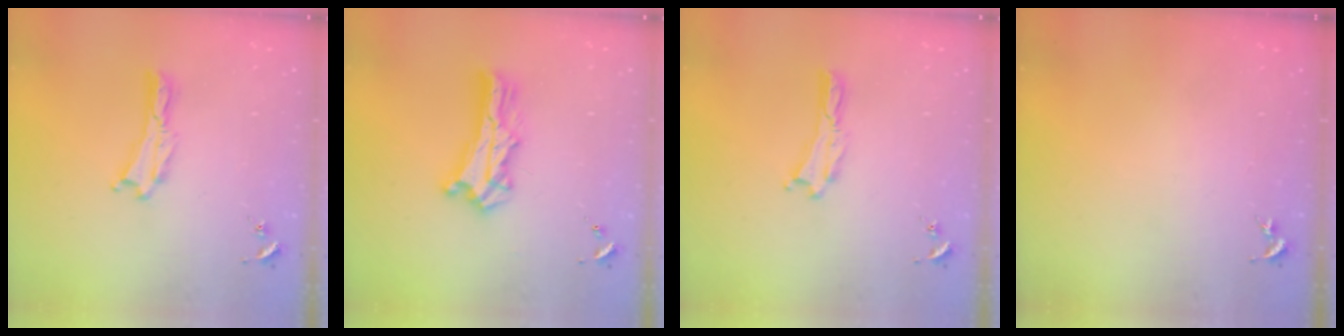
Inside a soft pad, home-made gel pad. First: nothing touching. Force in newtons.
{"total": 8.4, "press": 8.4, "slide": 0.8}
{"total": 0.0}
{"total": 0.0}